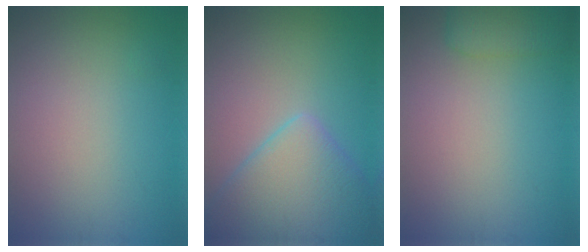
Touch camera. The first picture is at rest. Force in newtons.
{"total": 6.9, "press": 6.9, "slide": 0.5}
{"total": 2.5, "press": 2.5, "slide": 0.2}